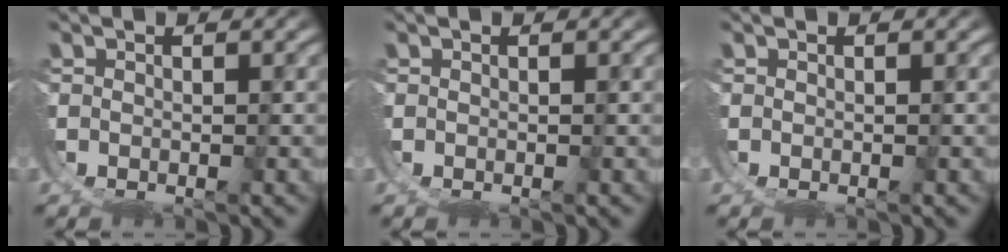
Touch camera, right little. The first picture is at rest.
{"total": 0.0}
{"total": 0.0}